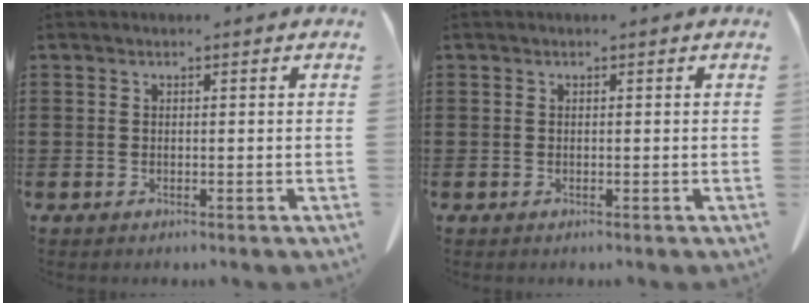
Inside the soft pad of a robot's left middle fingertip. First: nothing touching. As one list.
[{"total": 0.0}]